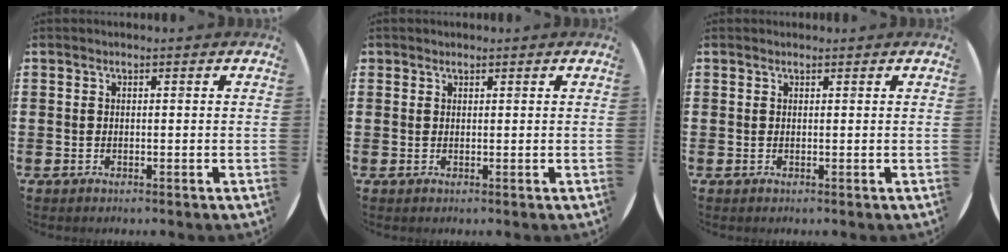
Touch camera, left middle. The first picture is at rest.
{"total": 0.6, "force": [0.6, 0.3, -0.1], "torque": [0.003, 0.004, 0.011]}
{"total": 0.0}